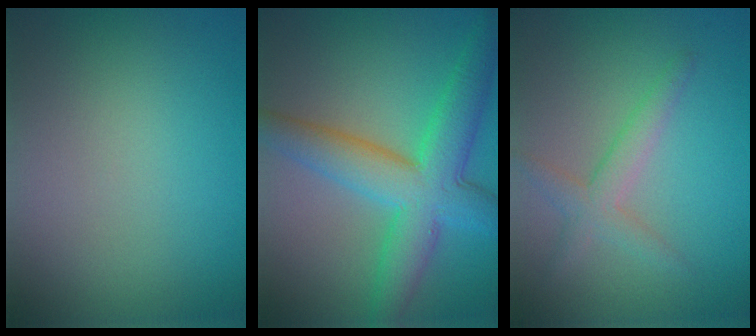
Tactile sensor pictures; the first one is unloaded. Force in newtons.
{"total": 7.4, "press": 7.4, "slide": 0.3}
{"total": 2.4, "press": 2.4, "slide": 0.2}